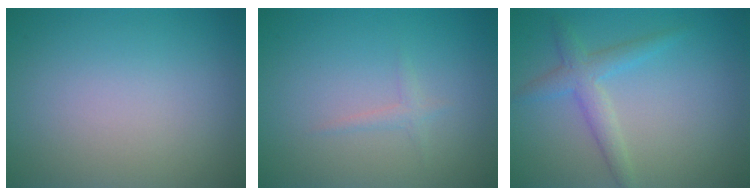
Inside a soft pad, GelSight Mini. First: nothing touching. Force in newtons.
{"total": 0.8, "press": 0.8, "slide": 0.1}
{"total": 2.7, "press": 2.7, "slide": 0.1}